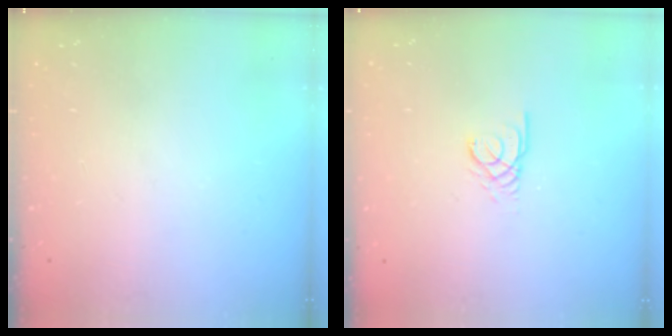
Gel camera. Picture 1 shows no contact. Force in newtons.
{"total": 2.4, "press": 2.4, "slide": 0.3}